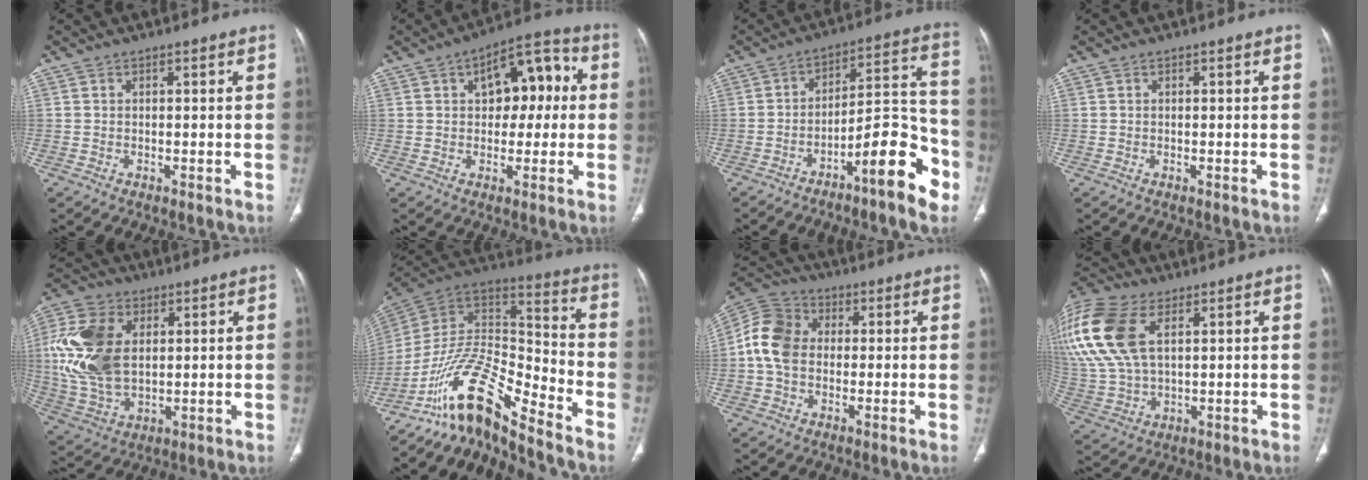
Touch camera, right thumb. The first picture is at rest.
{"total": 12.4, "force": [2.2, 7.0, 10.0], "torque": [-0.096, 0.030, 0.026]}
{"total": 14.6, "force": [-7.8, 3.5, 11.8], "torque": [-0.149, 0.077, -0.120]}
{"total": 0.0}
{"total": 17.4, "force": [3.0, 11.2, 13.1], "torque": [-0.263, -0.005, 0.061]}
{"total": 16.8, "force": [-13.7, 3.4, 9.1], "torque": [-0.157, 0.107, -0.251]}
{"total": 10.4, "force": [0.1, 7.9, 6.7], "torque": [-0.127, 0.028, -0.009]}
{"total": 23.6, "force": [8.7, 13.7, 17.1], "torque": [-0.422, 0.013, 0.169]}